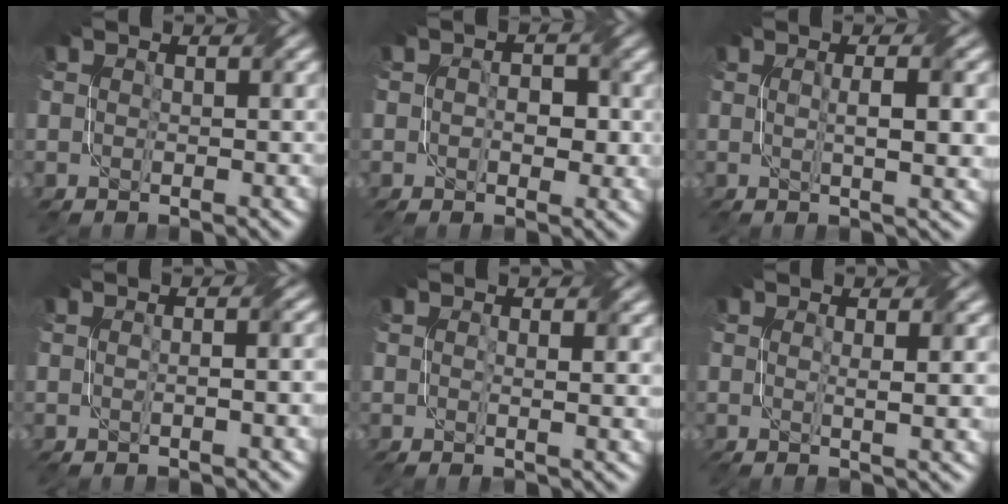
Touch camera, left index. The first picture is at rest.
{"total": 2.8, "force": [0.0, 1.8, 2.1], "torque": [-0.017, 0.000, -0.004]}
{"total": 4.4, "force": [0.3, 0.9, 4.3], "torque": [-0.060, 0.006, 0.005]}
{"total": 2.3, "force": [-0.2, 0.5, 2.3], "torque": [-0.030, 0.003, -0.003]}
{"total": 1.5, "force": [0.4, 0.2, 1.5], "torque": [-0.024, -0.001, 0.008]}
{"total": 2.4, "force": [0.5, 0.5, 2.3], "torque": [-0.030, 0.000, 0.005]}